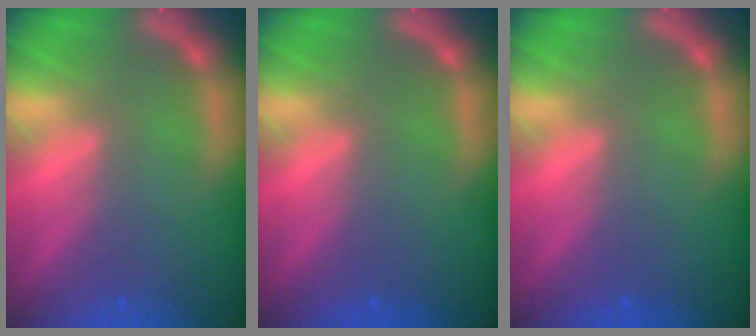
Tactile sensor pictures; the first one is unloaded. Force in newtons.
{"total": 0.0}
{"total": 0.0}